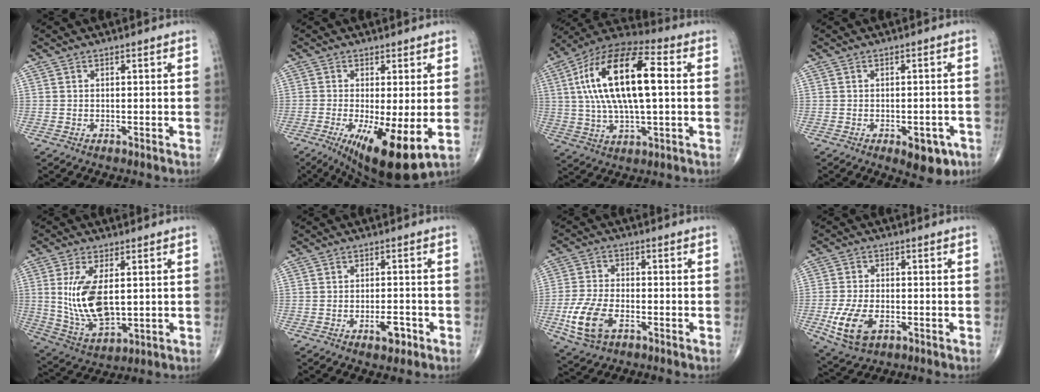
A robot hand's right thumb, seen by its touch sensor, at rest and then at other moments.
{"total": 12.6, "force": [-3.3, 3.3, 11.7], "torque": [-0.195, -0.026, -0.043]}
{"total": 21.5, "force": [3.2, 8.6, 19.5], "torque": [-0.371, 0.027, 0.047]}
{"total": 6.3, "force": [-2.9, 3.1, 4.7], "torque": [-0.038, 0.009, -0.029]}
{"total": 12.4, "force": [1.5, 6.1, 10.8], "torque": [-0.209, -0.018, 0.043]}
{"total": 3.6, "force": [-1.9, 1.6, 2.7], "torque": [-0.033, 0.009, -0.027]}
{"total": 10.0, "force": [-3.8, 5.5, 7.3], "torque": [-0.160, 0.009, -0.072]}
{"total": 9.0, "force": [-3.1, 5.1, 6.7], "torque": [-0.137, 0.003, -0.048]}